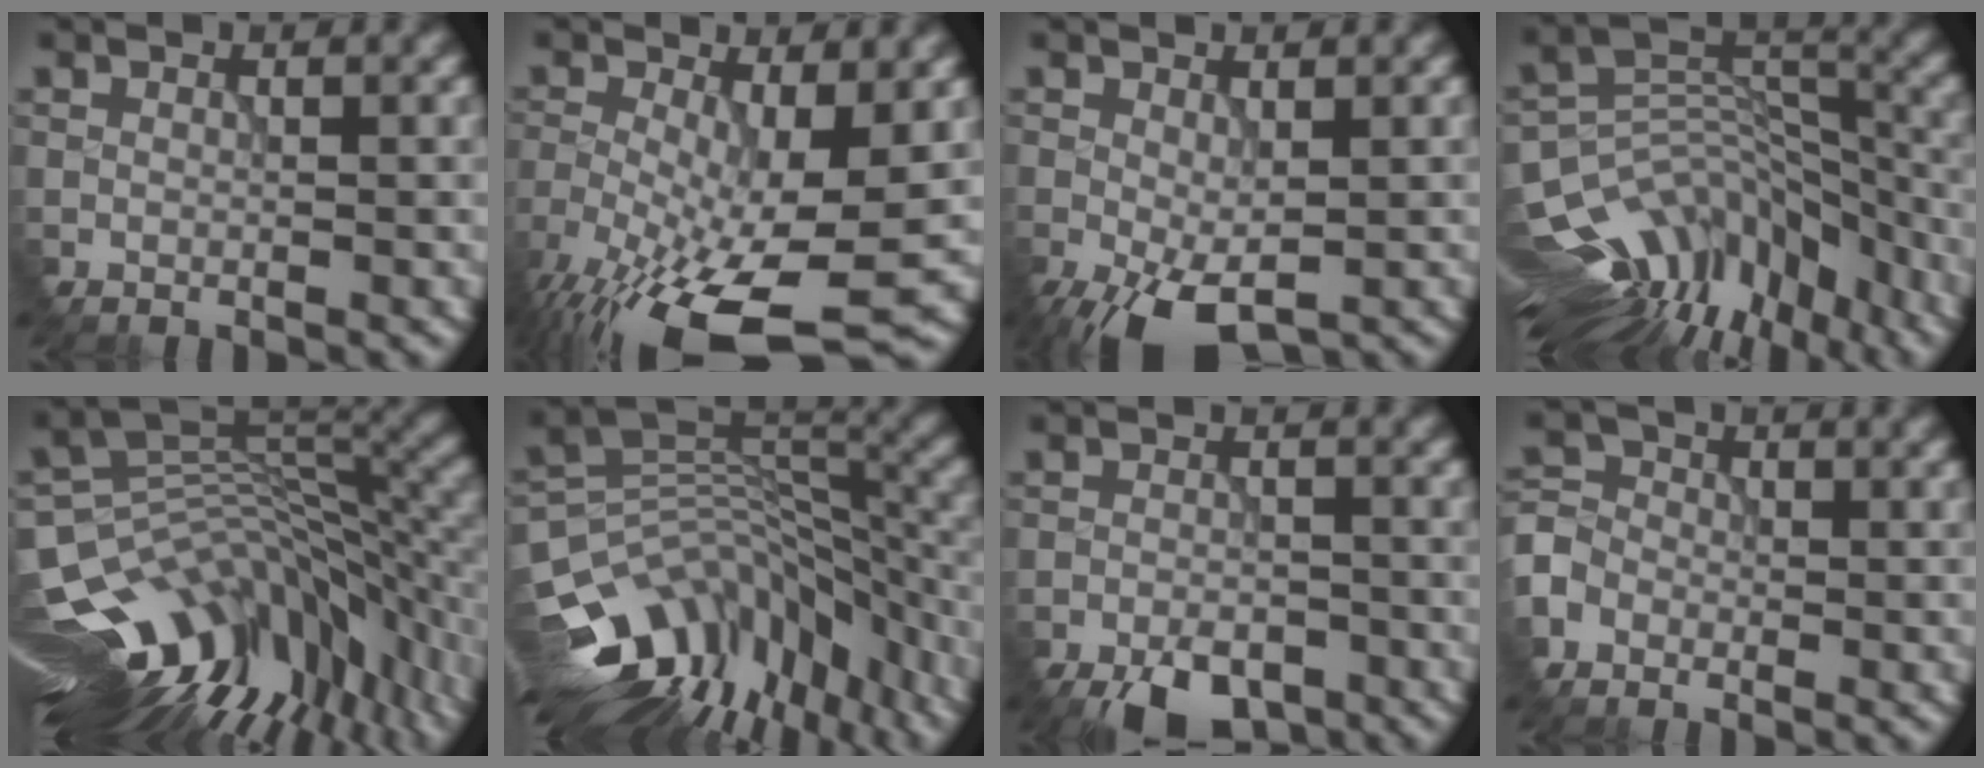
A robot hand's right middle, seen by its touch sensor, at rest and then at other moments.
{"total": 12.4, "force": [-5.9, 4.0, 10.1], "torque": [-0.194, -0.029, -0.099]}
{"total": 5.5, "force": [-2.6, 2.5, 4.2], "torque": [-0.094, -0.019, -0.036]}
{"total": 14.1, "force": [-10.1, 7.1, 6.8], "torque": [-0.120, 0.018, -0.143]}
{"total": 14.7, "force": [-7.4, 6.9, 10.6], "torque": [-0.196, 0.000, -0.117]}
{"total": 12.9, "force": [-7.3, 7.2, 7.9], "torque": [-0.151, -0.005, -0.103]}
{"total": 5.7, "force": [-4.4, 2.3, 2.9], "torque": [-0.038, -0.015, -0.070]}
{"total": 4.6, "force": [-2.5, 3.7, 1.3], "torque": [-0.024, -0.001, -0.059]}